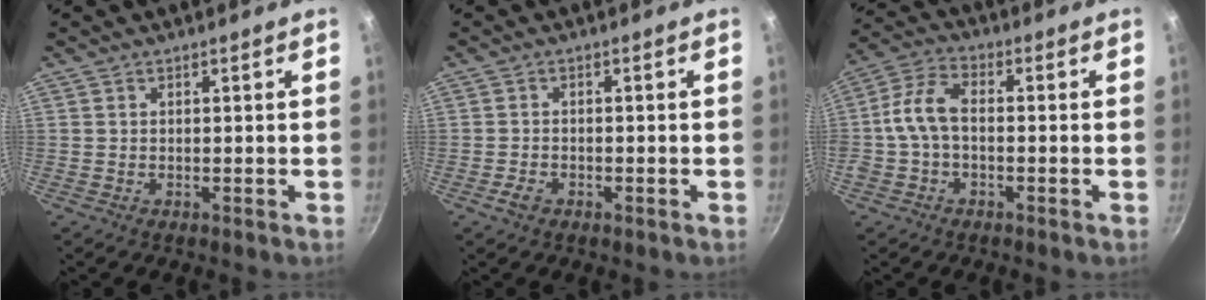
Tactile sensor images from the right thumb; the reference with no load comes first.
{"total": 2.9, "force": [-1.5, 1.6, 1.9], "torque": [-0.041, 0.010, -0.030]}
{"total": 7.8, "force": [-1.1, 4.6, 6.2], "torque": [-0.128, 0.031, -0.033]}